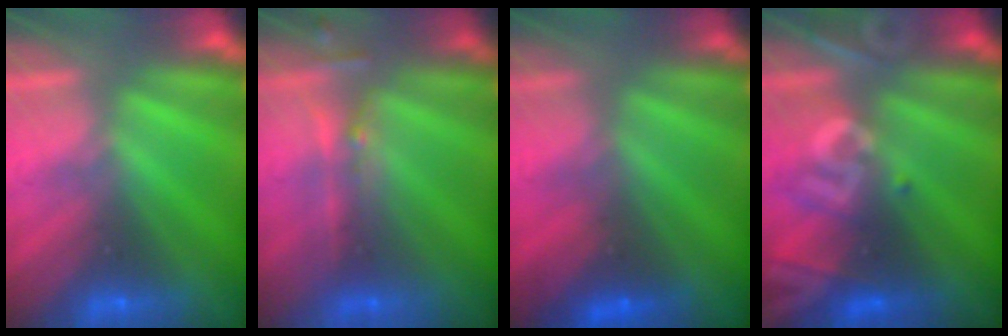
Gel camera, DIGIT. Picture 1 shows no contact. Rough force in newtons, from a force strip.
{"total": 2.4}
{"total": 1.6}
{"total": 2.9}